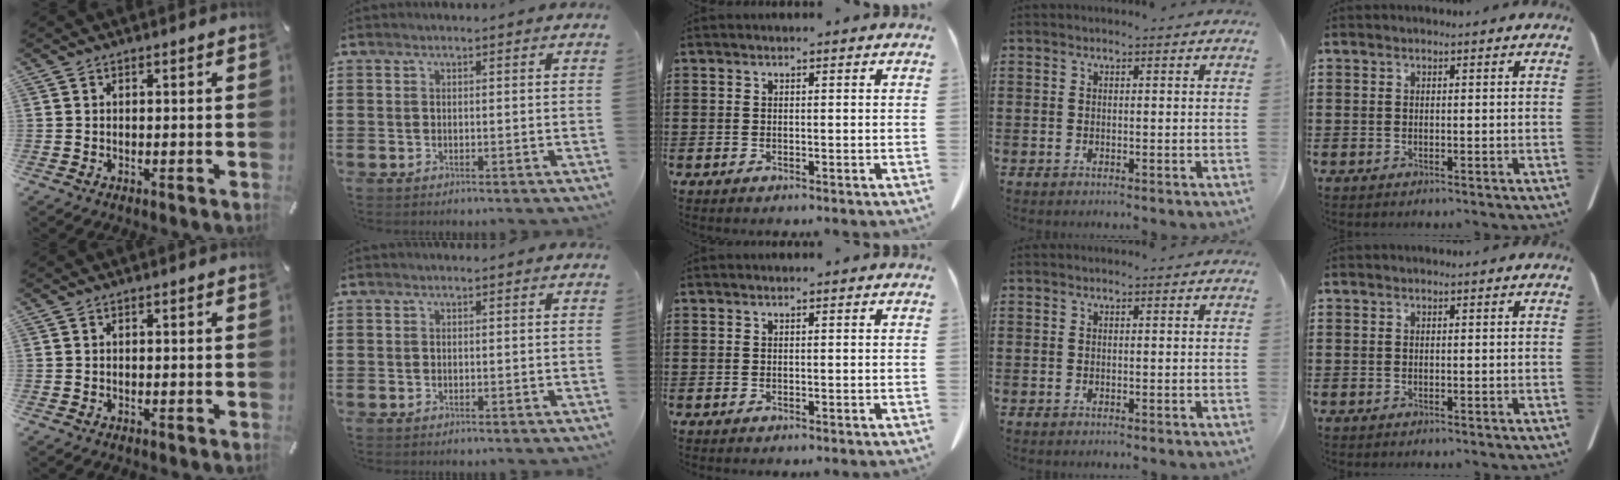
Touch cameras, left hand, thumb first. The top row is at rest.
{}